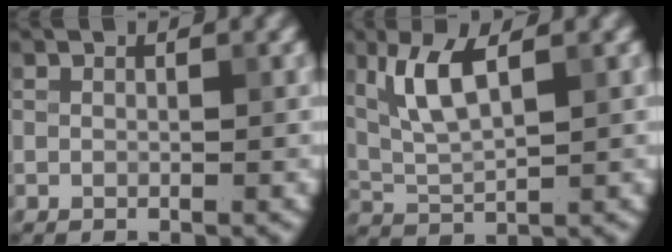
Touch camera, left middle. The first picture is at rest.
{"total": 4.6, "force": [2.0, 1.4, 4.0], "torque": [-0.090, 0.000, 0.043]}